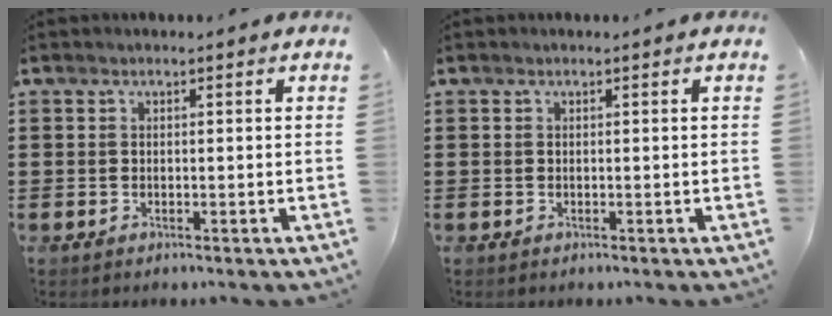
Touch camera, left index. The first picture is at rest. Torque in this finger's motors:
{"motor_torque": [0.00, 0.00, 0.00, 0.00]}